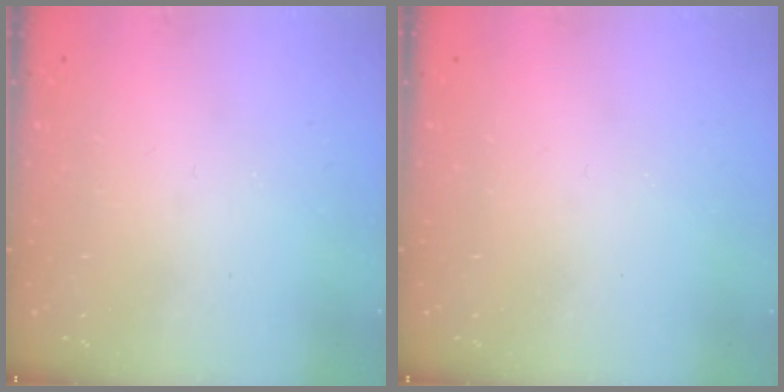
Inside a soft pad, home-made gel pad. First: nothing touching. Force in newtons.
{"total": 0.0}